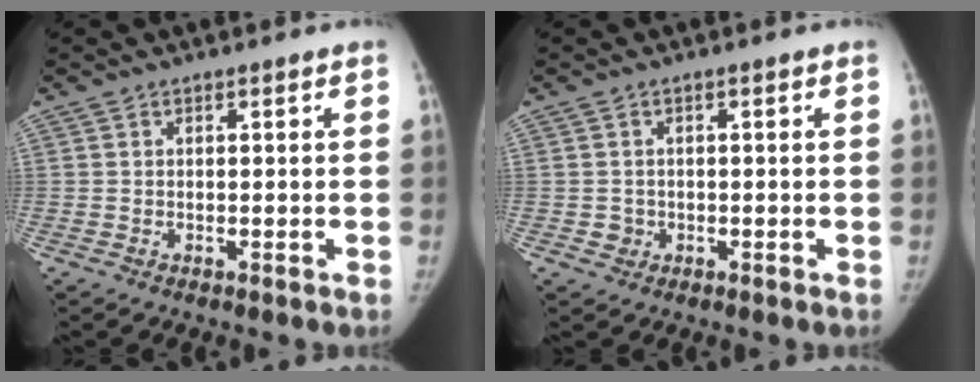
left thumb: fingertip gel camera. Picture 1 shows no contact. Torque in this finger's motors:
{"motor_torque": [-0.04, 0.00, -0.01, 0.01, 0.00]}